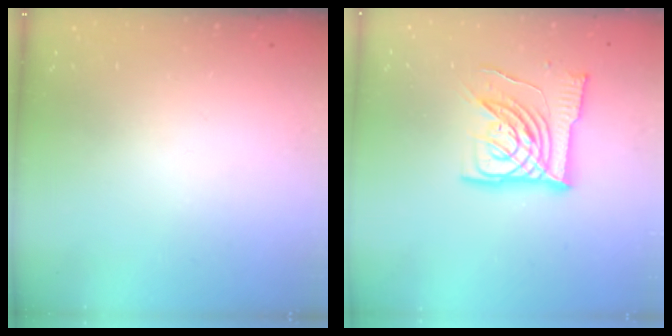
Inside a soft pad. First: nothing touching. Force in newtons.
{"total": 15.3, "press": 15.2, "slide": 2.0}